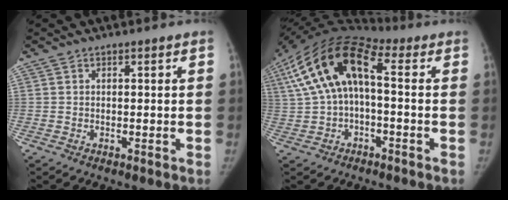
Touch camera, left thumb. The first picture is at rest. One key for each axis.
{"total": 16.1, "fx": 1.8, "fy": 8.4, "fz": 13.7, "tx": -0.270, "ty": 0.050, "tz": 0.023}